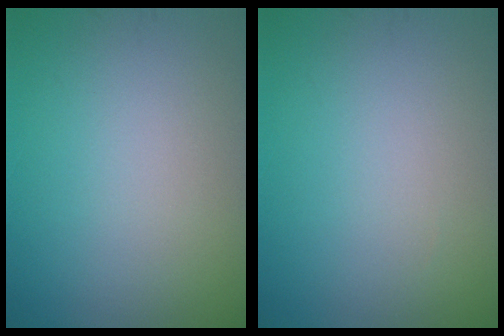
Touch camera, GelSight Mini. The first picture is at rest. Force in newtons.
{"total": 0.0}